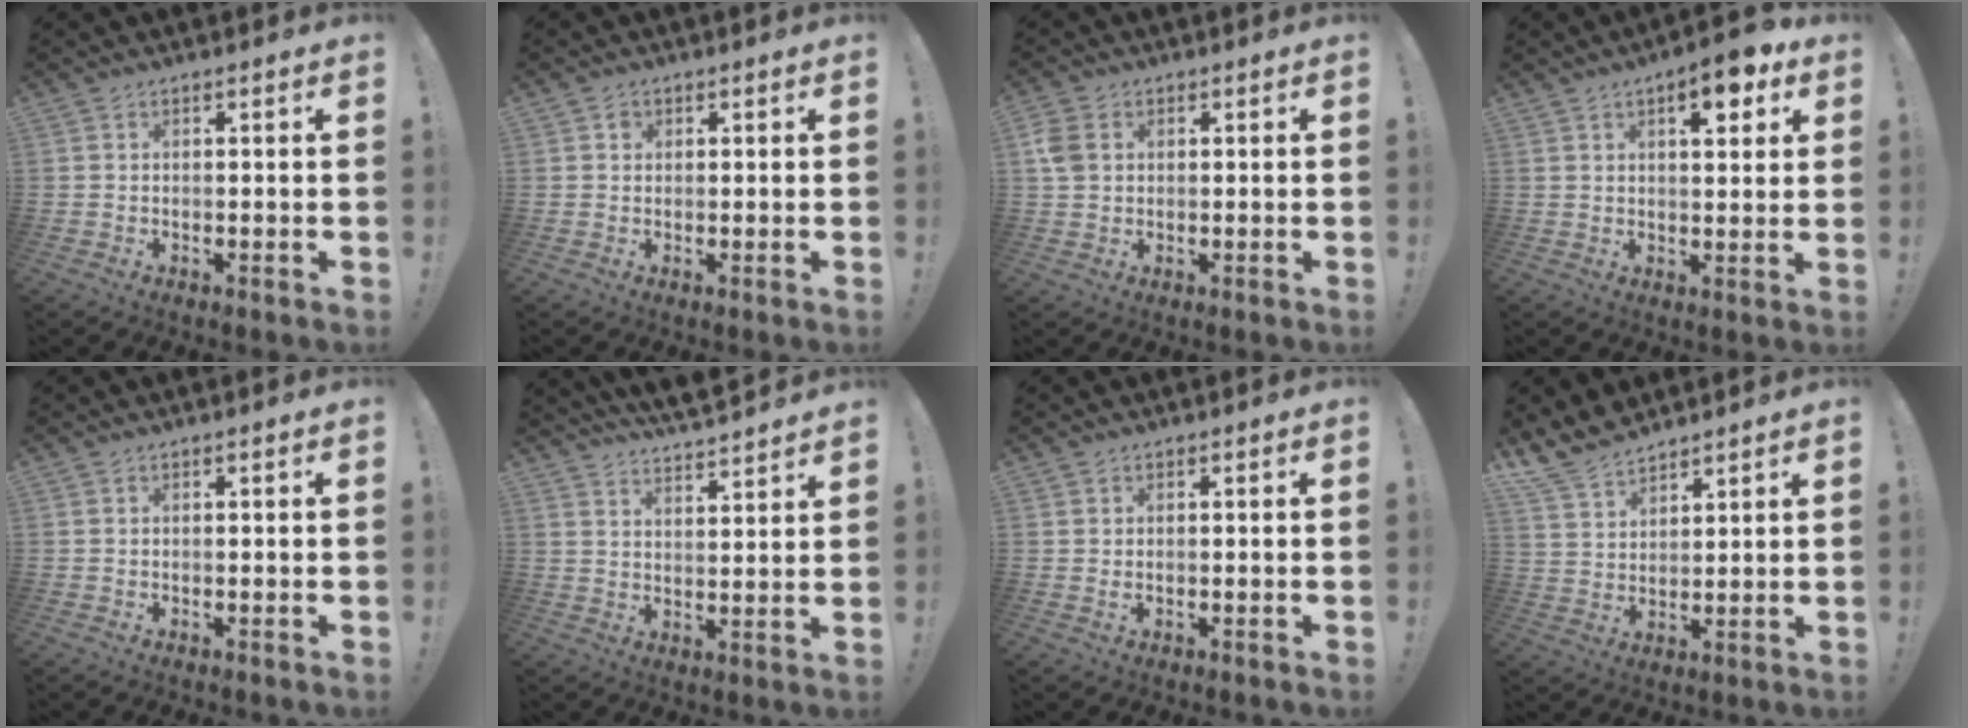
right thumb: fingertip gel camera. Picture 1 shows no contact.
{"total": 1.5, "force": [0.5, 1.4, 0.5], "torque": [-0.003, 0.001, 0.008]}
{"total": 5.7, "force": [1.5, 4.4, 3.2], "torque": [-0.062, 0.002, 0.030]}
{"total": 8.9, "force": [4.9, 3.2, 6.7], "torque": [-0.070, -0.025, 0.076]}
{"total": 0.0}
{"total": 6.5, "force": [6.1, 1.2, 1.8], "torque": [-0.034, -0.055, 0.109]}
{"total": 0.8, "force": [0.3, 0.6, 0.3], "torque": [0.001, -0.001, 0.003]}
{"total": 8.9, "force": [8.0, 3.3, 2.2], "torque": [-0.055, -0.052, 0.158]}